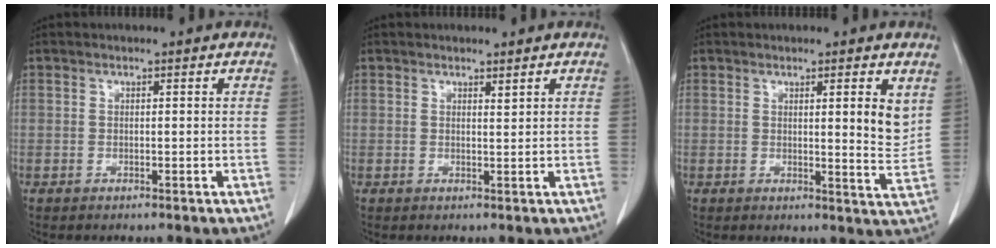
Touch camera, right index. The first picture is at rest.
{"total": 0.7, "force": [0.6, -0.1, 0.3], "torque": [-0.011, -0.007, 0.010]}
{"total": 4.7, "force": [1.9, 0.5, 4.3], "torque": [-0.057, -0.016, 0.024]}